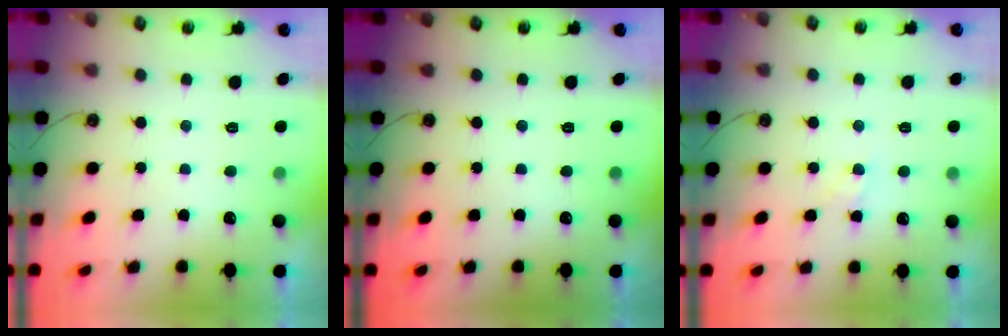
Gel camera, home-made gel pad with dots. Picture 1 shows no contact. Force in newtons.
{"total": 0.0}
{"total": 5.3, "press": 5.3, "slide": 0.5}